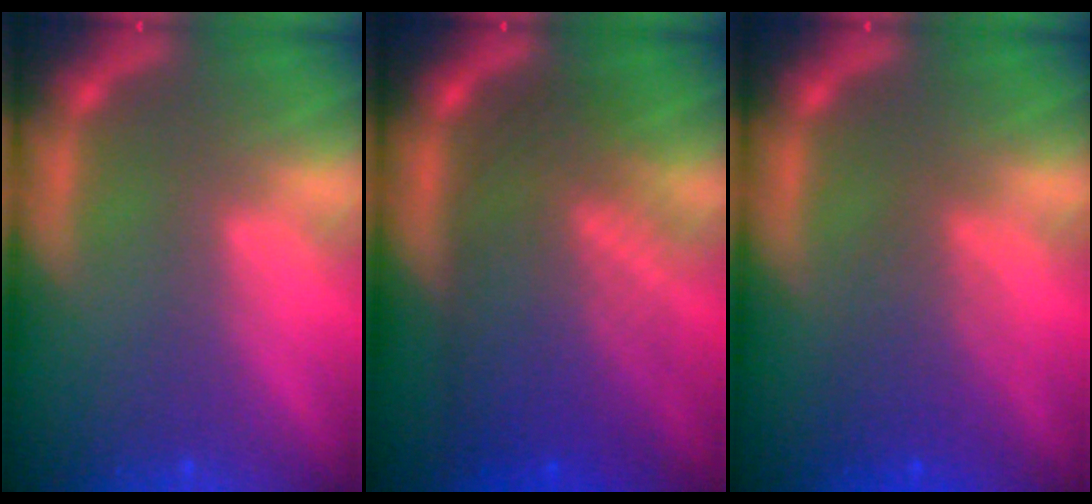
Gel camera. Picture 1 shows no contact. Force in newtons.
{"total": 9.6}
{"total": 3.5}